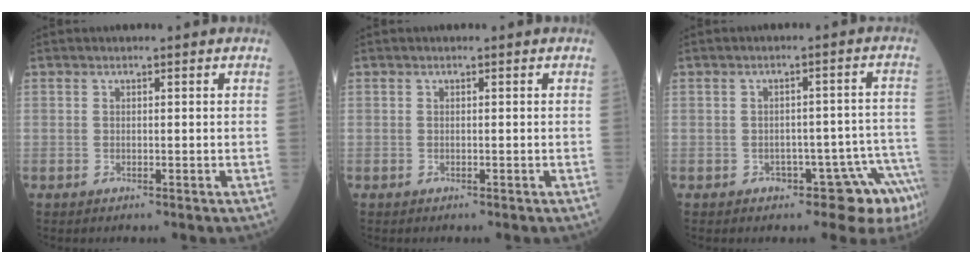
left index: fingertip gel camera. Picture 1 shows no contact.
{"total": 0.0}
{"total": 8.4, "force": [-5.8, 4.0, 4.5], "torque": [-0.025, 0.038, -0.070]}